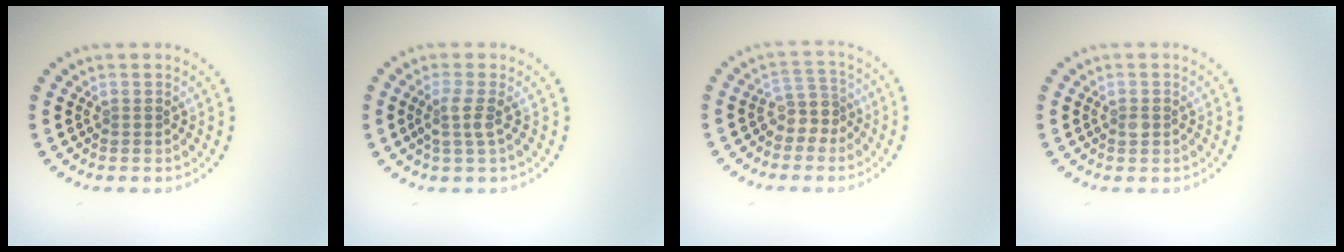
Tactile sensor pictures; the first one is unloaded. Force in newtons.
{"total": 1.9, "press": 1.4, "slide": 1.2}
{"total": 2.5, "press": 2.1, "slide": 1.5}
{"total": 1.0, "press": 1.0, "slide": 0.2}